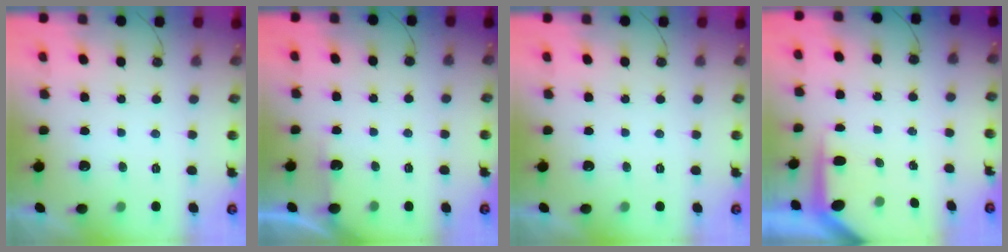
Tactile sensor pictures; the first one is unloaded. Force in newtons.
{"total": 2.6, "press": 2.6, "slide": 0.4}
{"total": 0.0}
{"total": 4.9, "press": 4.9, "slide": 0.3}